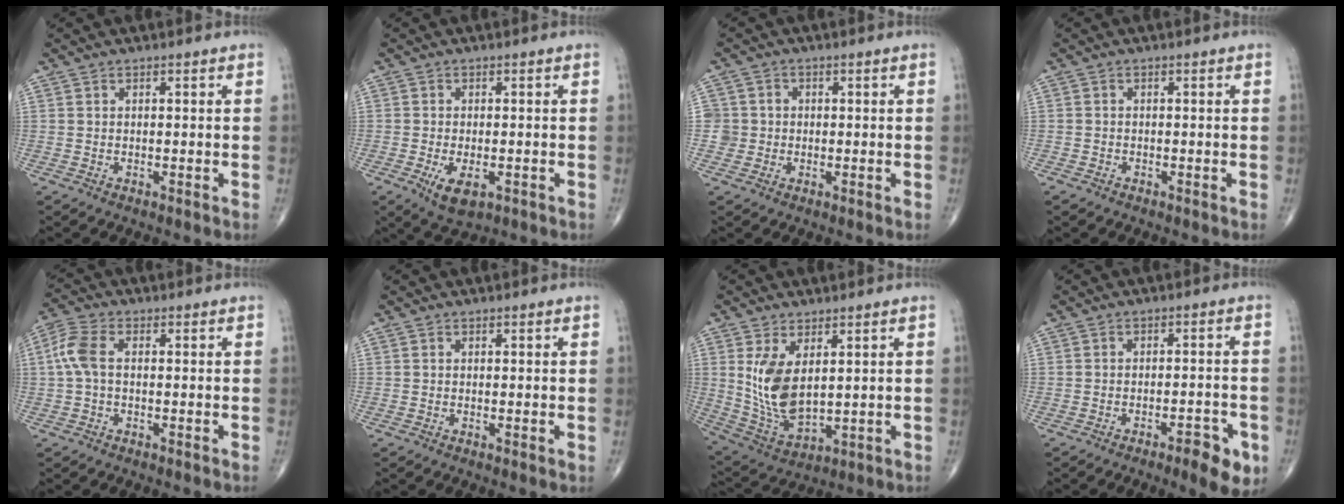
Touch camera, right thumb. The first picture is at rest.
{"total": 5.4, "force": [-2.0, 2.6, 4.3], "torque": [-0.074, -0.008, -0.026]}
{"total": 3.6, "force": [-0.2, 3.6, 0.1], "torque": [0.026, 0.009, -0.008]}
{"total": 0.8, "force": [-0.6, 0.6, 0.1], "torque": [-0.004, 0.001, -0.015]}
{"total": 5.9, "force": [0.3, 3.4, 4.9], "torque": [-0.125, 0.020, 0.001]}
{"total": 0.6, "force": [0.0, 0.2, 0.5], "torque": [-0.011, -0.003, -0.001]}
{"total": 10.6, "force": [2.6, 5.5, 8.7], "torque": [-0.160, -0.023, 0.068]}
{"total": 6.8, "force": [-3.5, 2.0, 5.5], "torque": [-0.063, 0.013, -0.044]}